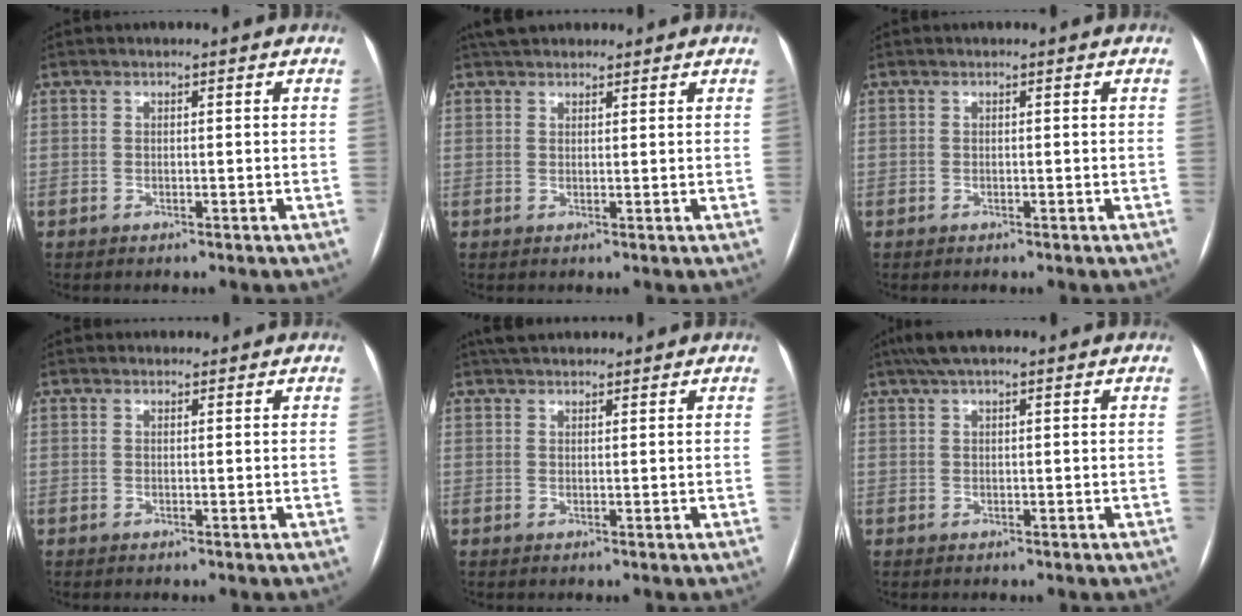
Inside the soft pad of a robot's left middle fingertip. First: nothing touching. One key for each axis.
{"total": 5.9, "fx": 5.2, "fy": 2.0, "fz": 2.0, "tx": -0.024, "ty": 0.036, "tz": 0.081}
{"total": 0.0}
{"total": 0.8, "fx": 0.7, "fy": 0.3, "fz": -0.1, "tx": -0.005, "ty": 0.005, "tz": 0.010}
{"total": 5.3, "fx": 4.7, "fy": 1.5, "fz": 2.0, "tx": -0.026, "ty": 0.036, "tz": 0.076}
{"total": 5.1, "fx": 3.8, "fy": 0.9, "fz": 3.4, "tx": -0.064, "ty": 0.036, "tz": 0.065}